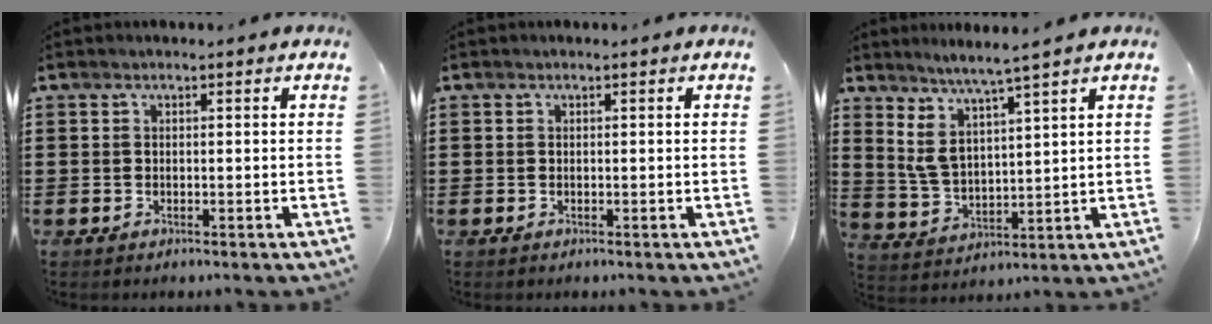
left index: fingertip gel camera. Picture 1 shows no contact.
{"total": 0.0}
{"total": 6.0, "force": [4.3, 1.1, 4.1], "torque": [-0.099, -0.022, 0.072]}